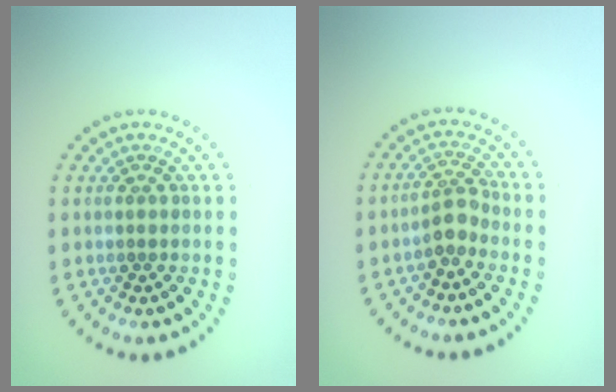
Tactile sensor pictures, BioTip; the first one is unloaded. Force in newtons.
{"total": 2.1, "press": 1.6, "slide": 1.3}